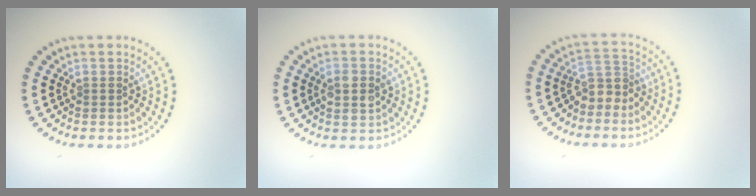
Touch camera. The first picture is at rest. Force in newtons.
{"total": 2.0, "press": 2.0, "slide": 0.2}
{"total": 2.6, "press": 2.1, "slide": 1.6}